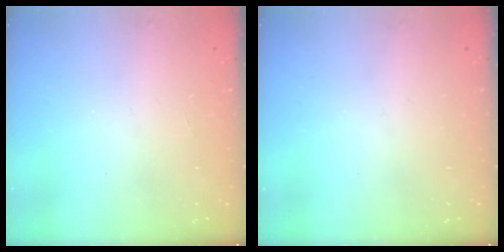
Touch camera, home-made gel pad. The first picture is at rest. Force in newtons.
{"total": 0.0}